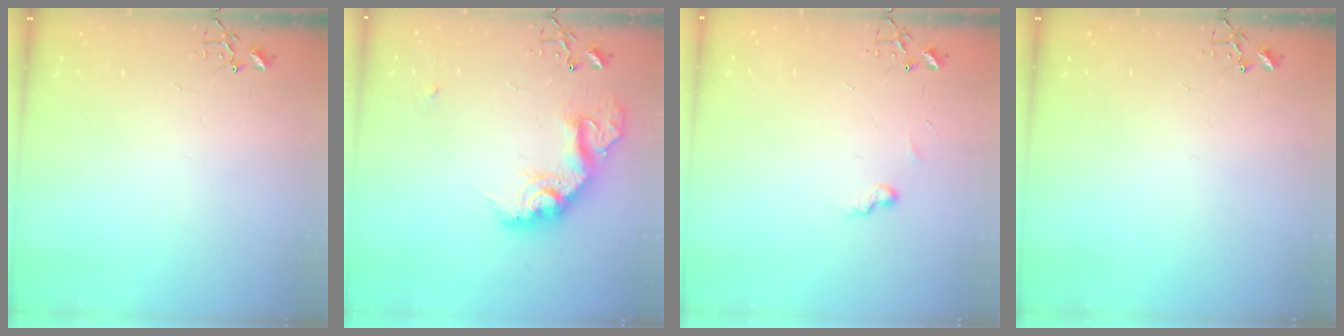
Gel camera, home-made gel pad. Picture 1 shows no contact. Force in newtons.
{"total": 19.6, "press": 19.6, "slide": 1.4}
{"total": 5.3, "press": 5.2, "slide": 0.7}
{"total": 0.0}